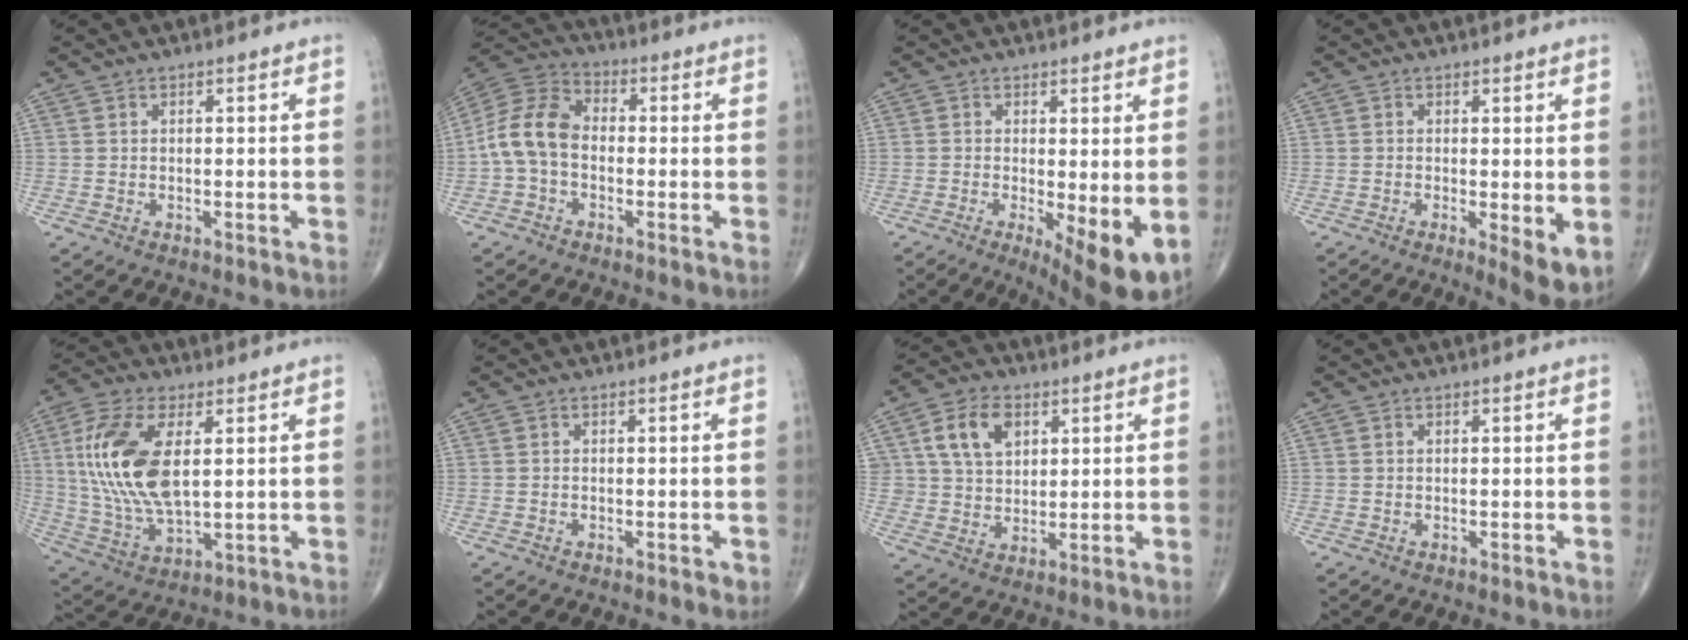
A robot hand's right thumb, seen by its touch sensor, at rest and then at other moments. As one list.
[{"total": 10.7, "force": [-1.5, 7.5, 7.5], "torque": [-0.142, 0.032, -0.043]}, {"total": 8.9, "force": [-1.5, 2.6, 8.4], "torque": [-0.125, -0.022, -0.018]}, {"total": 5.7, "force": [-0.7, 1.6, 5.4], "torque": [-0.081, -0.018, -0.012]}, {"total": 17.1, "force": [3.2, 8.2, 14.7], "torque": [-0.310, -0.010, 0.068]}, {"total": 0.8, "force": [-0.3, 0.5, 0.6], "torque": [-0.008, -0.001, -0.006]}, {"total": 8.9, "force": [3.3, 6.4, 5.2], "torque": [-0.071, -0.009, 0.064]}, {"total": 0.0}]